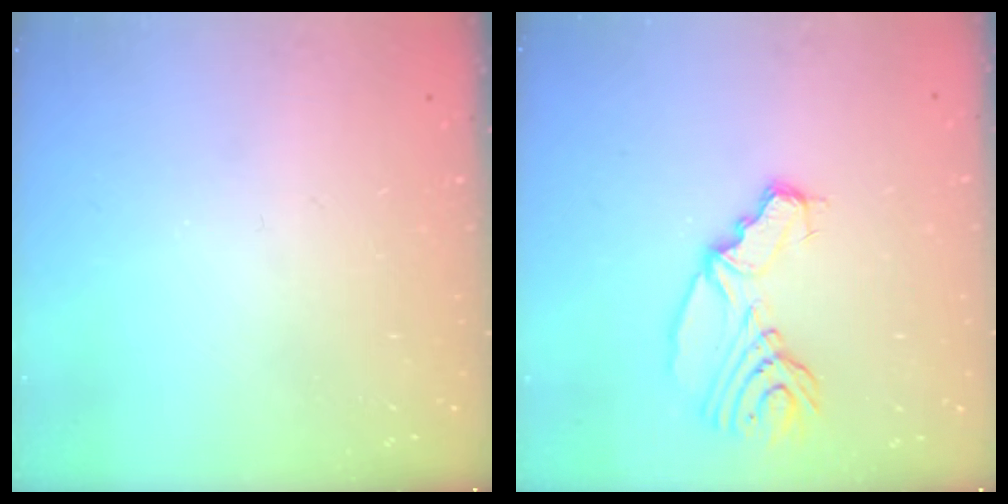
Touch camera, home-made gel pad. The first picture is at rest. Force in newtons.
{"total": 10.8, "press": 10.6, "slide": 2.2}